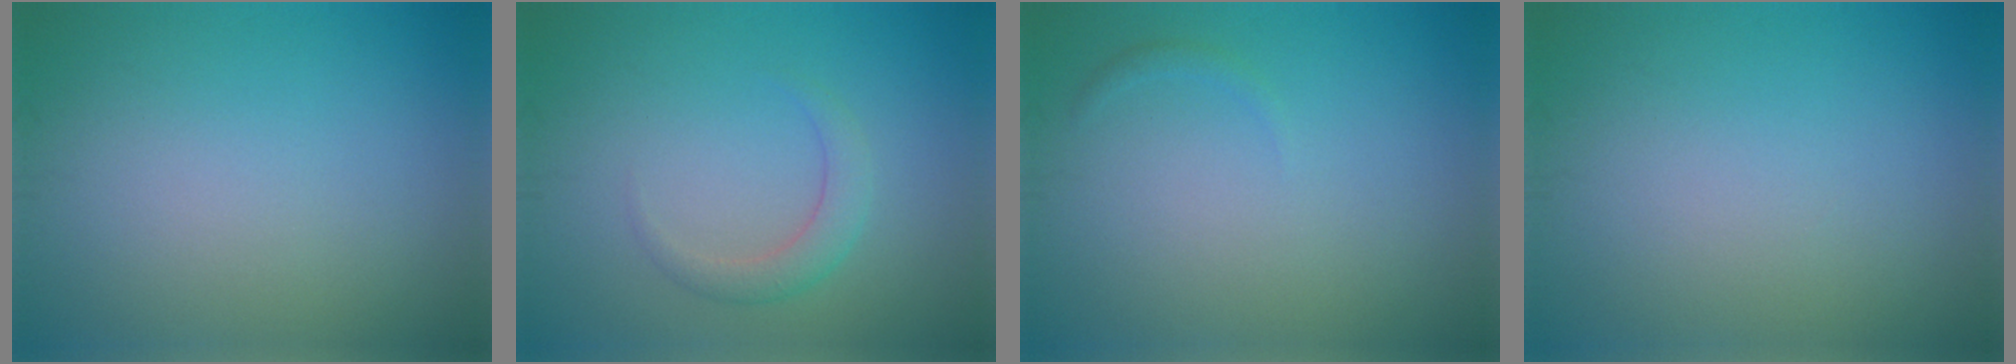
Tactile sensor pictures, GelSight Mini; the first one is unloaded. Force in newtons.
{"total": 2.1, "press": 2.1, "slide": 0.1}
{"total": 0.6, "press": 0.6, "slide": 0.0}
{"total": 0.0}